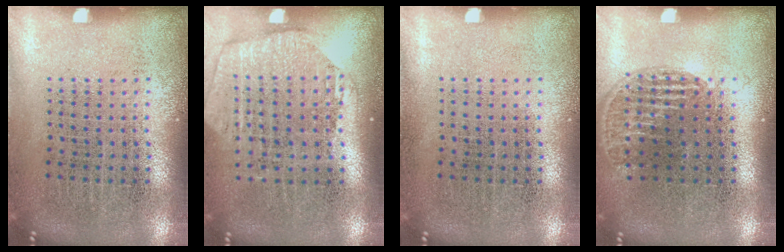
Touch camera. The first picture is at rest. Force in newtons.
{"total": 1.7, "press": 1.5, "slide": 0.8}
{"total": 0.0}
{"total": 1.2, "press": 1.0, "slide": 0.5}